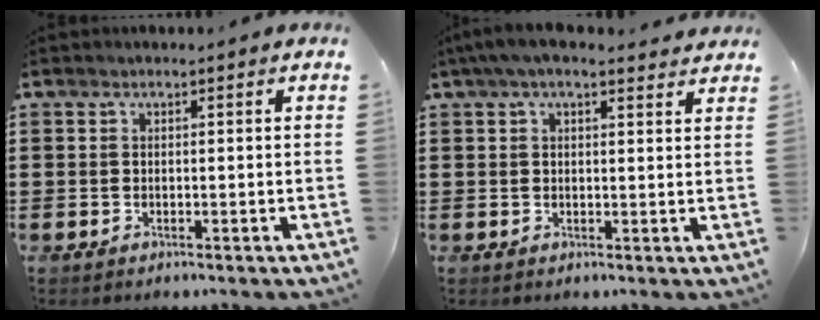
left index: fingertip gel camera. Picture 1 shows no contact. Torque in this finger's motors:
{"motor_torque": [1.06, -1.08, 0.11, 0.05]}